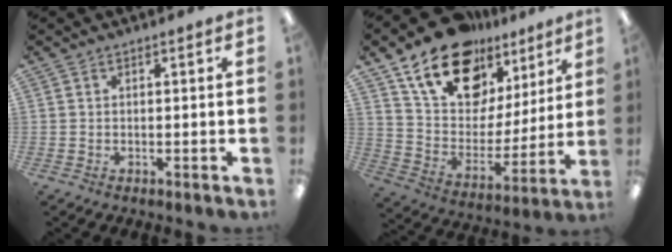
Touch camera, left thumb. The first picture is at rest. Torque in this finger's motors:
{"motor_torque": [1.77, 1.80, 1.38, -1.40, 0.27]}